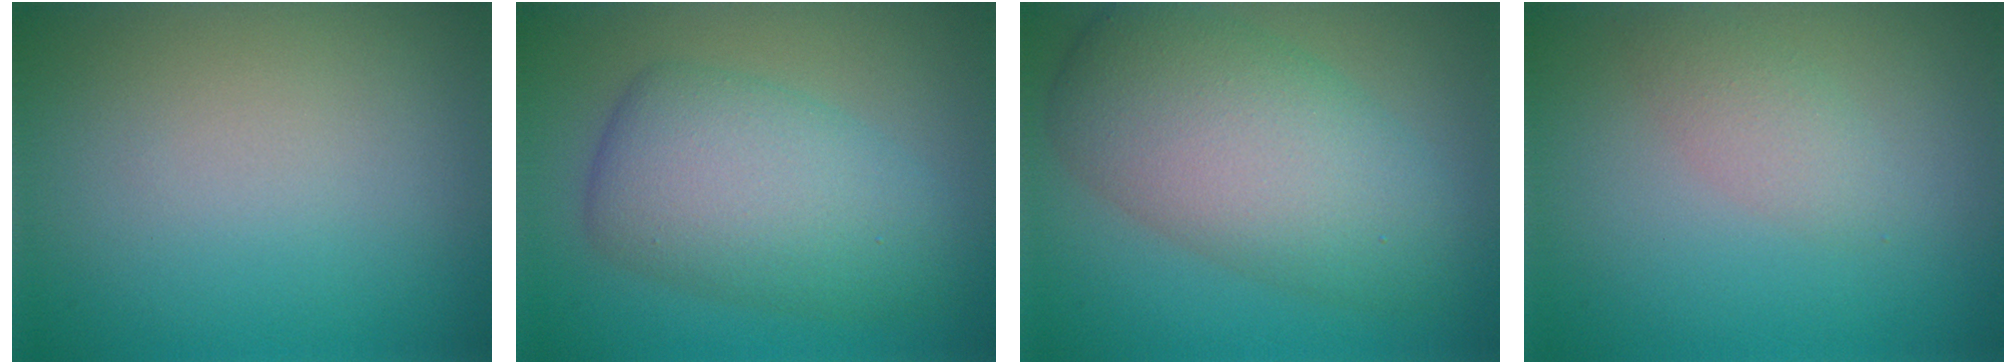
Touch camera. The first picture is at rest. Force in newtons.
{"total": 6.9, "press": 6.9, "slide": 0.2}
{"total": 8.4, "press": 8.4, "slide": 0.1}
{"total": 1.8, "press": 1.8, "slide": 0.1}